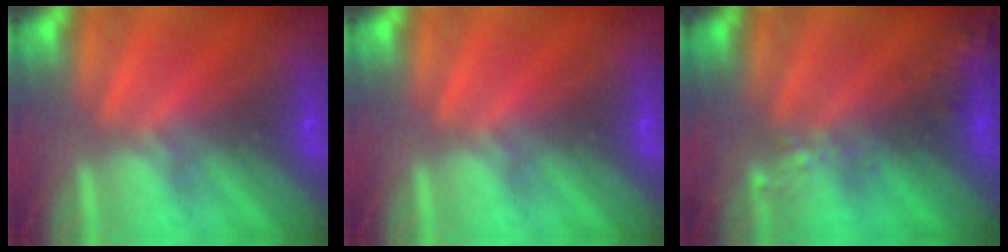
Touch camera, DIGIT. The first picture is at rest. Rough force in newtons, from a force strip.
{"total": 0.0}
{"total": 2.4}